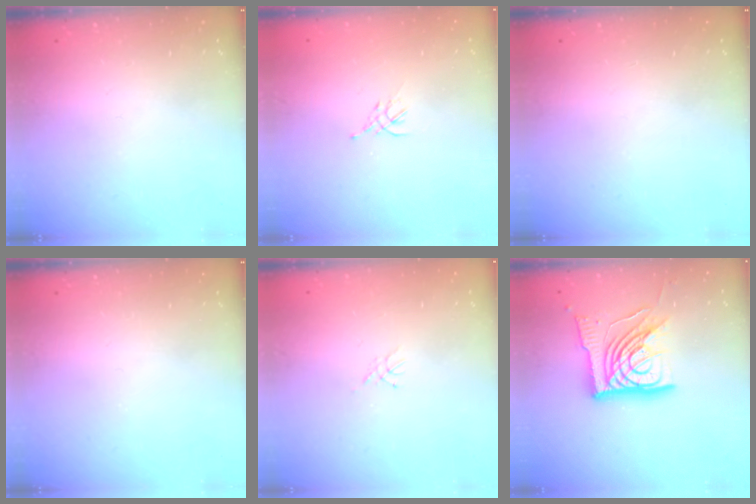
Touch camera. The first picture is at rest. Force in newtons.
{"total": 1.5, "press": 1.4, "slide": 0.6}
{"total": 0.0}
{"total": 0.0}
{"total": 2.3, "press": 2.2, "slide": 0.3}
{"total": 18.0, "press": 17.9, "slide": 1.8}